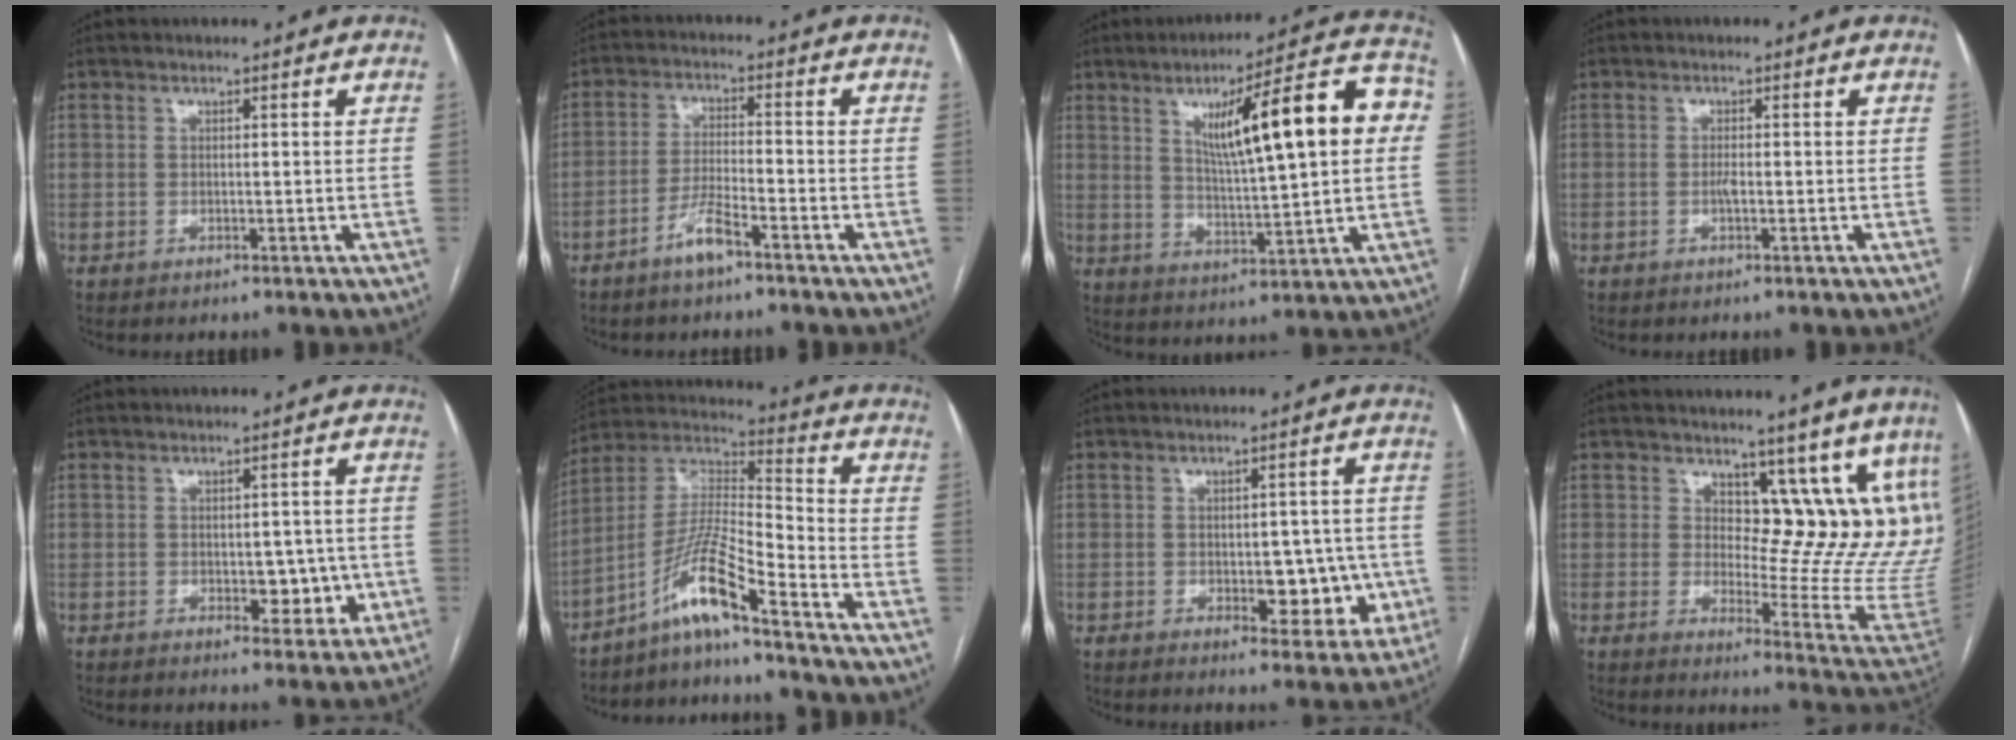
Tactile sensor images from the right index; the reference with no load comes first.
{"total": 4.8, "force": [-3.4, 0.4, 3.3], "torque": [-0.070, 0.000, -0.067]}
{"total": 18.1, "force": [4.4, 2.3, 17.4], "torque": [-0.245, 0.029, 0.063]}
{"total": 1.0, "force": [-0.3, 0.2, 1.0], "torque": [-0.021, 0.000, -0.005]}
{"total": 5.2, "force": [-0.8, 3.1, 4.1], "torque": [-0.042, 0.008, -0.001]}
{"total": 10.5, "force": [-7.6, -0.5, 7.3], "torque": [-0.154, 0.007, -0.146]}
{"total": 7.7, "force": [-1.5, 4.2, 6.3], "torque": [-0.059, 0.014, -0.009]}
{"total": 14.4, "force": [11.0, 5.7, 7.2], "torque": [-0.062, -0.034, 0.118]}